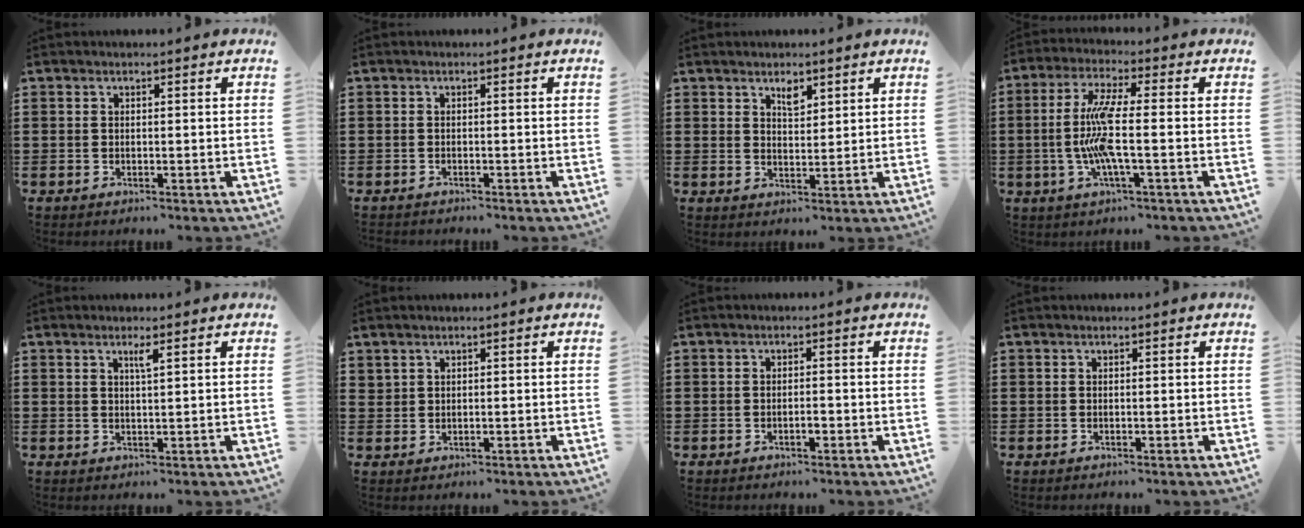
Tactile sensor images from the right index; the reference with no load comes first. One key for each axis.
{"total": 0.6, "fx": -0.6, "fy": 0.1, "fz": 0.0, "tx": -0.002, "ty": 0.000, "tz": -0.013}
{"total": 2.6, "fx": 1.9, "fy": 1.1, "fz": 1.4, "tx": -0.024, "ty": -0.001, "tz": 0.032}
{"total": 8.6, "fx": -1.2, "fy": 1.0, "fz": 8.4, "tx": -0.191, "ty": -0.018, "tz": -0.036}
{"total": 1.6, "fx": 0.8, "fy": 0.0, "fz": 1.3, "tx": -0.027, "ty": -0.001, "tz": 0.013}
{"total": 1.0, "fx": 0.9, "fy": 0.5, "fz": 0.2, "tx": -0.007, "ty": 0.001, "tz": 0.017}
{"total": 1.4, "fx": -0.6, "fy": 0.3, "fz": 1.2, "tx": -0.025, "ty": -0.002, "tz": -0.011}
{"total": 0.0}